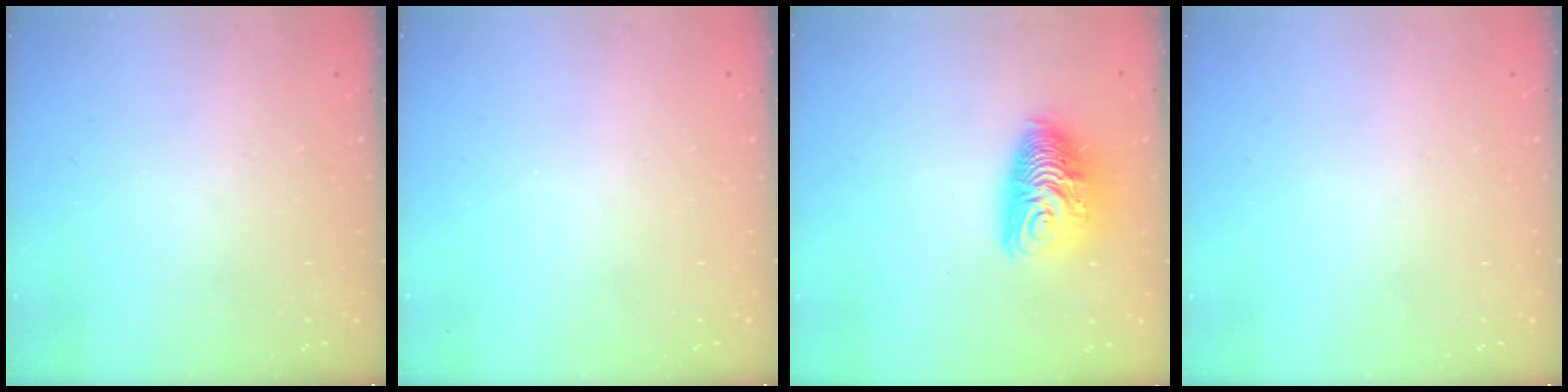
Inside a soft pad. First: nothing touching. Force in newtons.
{"total": 0.0}
{"total": 10.6, "press": 10.6, "slide": 0.8}
{"total": 0.0}